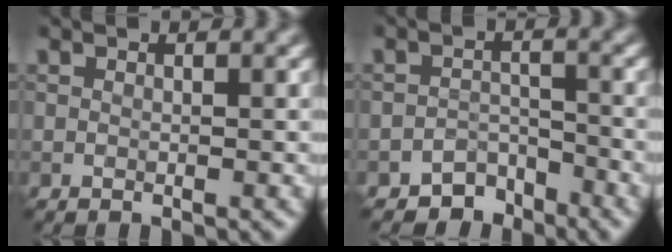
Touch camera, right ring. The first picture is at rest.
{"total": 2.9, "force": [-2.4, 1.5, 0.2], "torque": [0.015, 0.006, -0.041]}